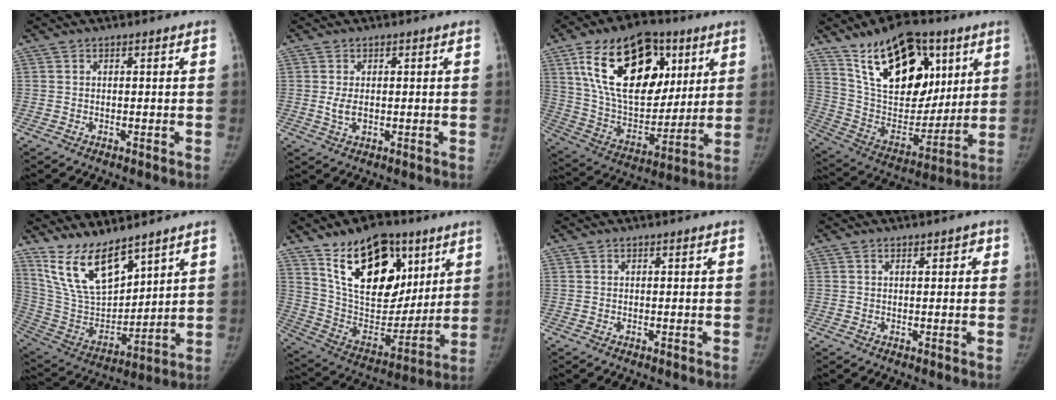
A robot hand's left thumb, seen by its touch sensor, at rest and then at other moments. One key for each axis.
{"total": 2.9, "fx": 0.0, "fy": 1.7, "fz": 2.3, "tx": -0.047, "ty": -0.006, "tz": 0.003}
{"total": 27.1, "fx": 11.1, "fy": 16.2, "fz": 18.7, "tx": -0.294, "ty": -0.017, "tz": 0.194}
{"total": 25.5, "fx": 12.6, "fy": 14.2, "fz": 17.0, "tx": -0.241, "ty": -0.034, "tz": 0.226}
{"total": 15.2, "fx": 11.2, "fy": 5.7, "fz": 8.5, "tx": -0.128, "ty": -0.068, "tz": 0.235}
{"total": 25.0, "fx": 12.8, "fy": 14.5, "fz": 15.9, "tx": -0.217, "ty": -0.043, "tz": 0.229}
{"total": 0.0}
{"total": 1.9, "fx": 0.8, "fy": 0.9, "fz": 1.4, "tx": -0.009, "ty": 0.001, "tz": 0.008}